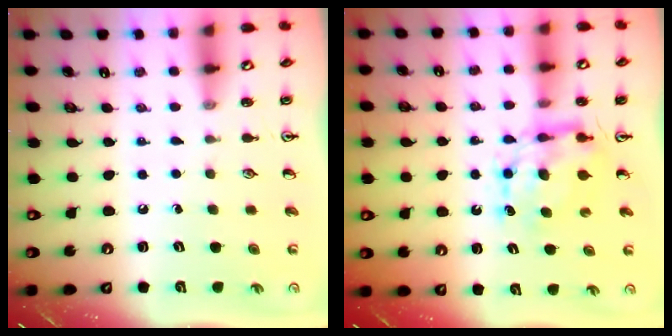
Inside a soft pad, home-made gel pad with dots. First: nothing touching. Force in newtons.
{"total": 7.8, "press": 7.7, "slide": 0.4}